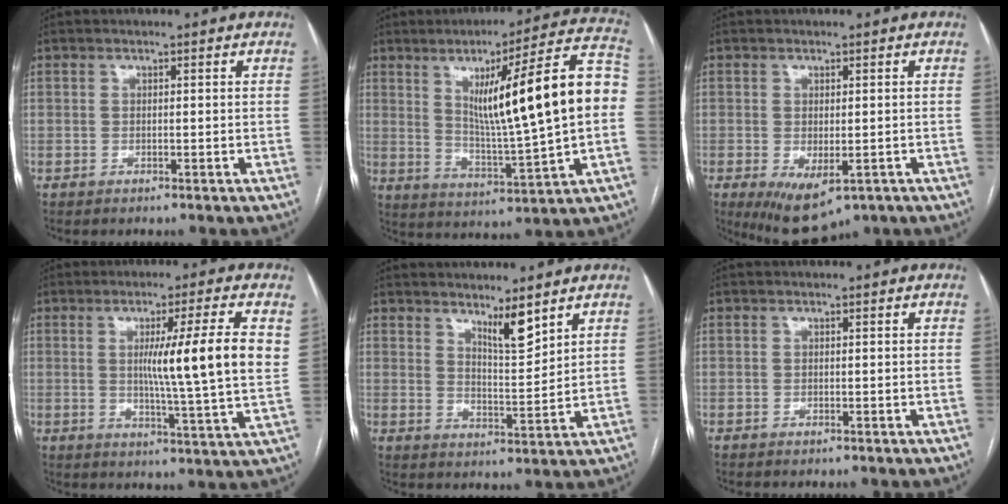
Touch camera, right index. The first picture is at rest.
{"total": 20.9, "force": [2.7, 1.0, 20.7], "torque": [-0.302, 0.018, 0.035]}
{"total": 8.9, "force": [-4.2, 4.3, 6.5], "torque": [-0.111, -0.022, -0.055]}
{"total": 12.9, "force": [2.4, -1.1, 12.6], "torque": [-0.190, -0.009, 0.032]}
{"total": 5.1, "force": [3.9, 0.6, 3.2], "torque": [-0.056, -0.018, 0.069]}
{"total": 0.0}